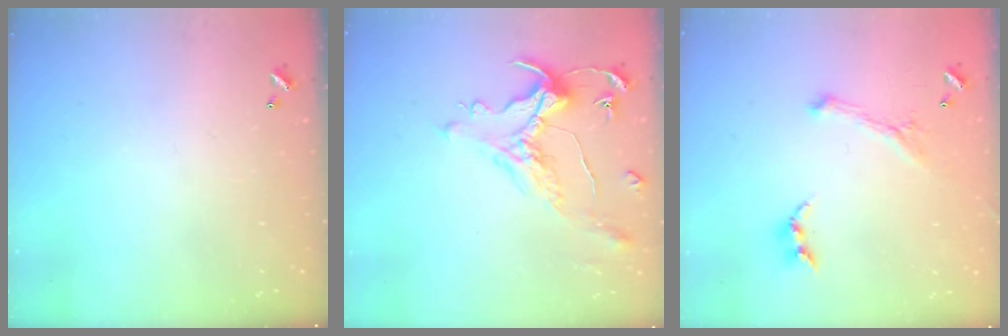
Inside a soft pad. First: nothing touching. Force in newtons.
{"total": 0.9, "press": 0.2, "slide": 0.9}
{"total": 1.6, "press": 1.5, "slide": 0.4}